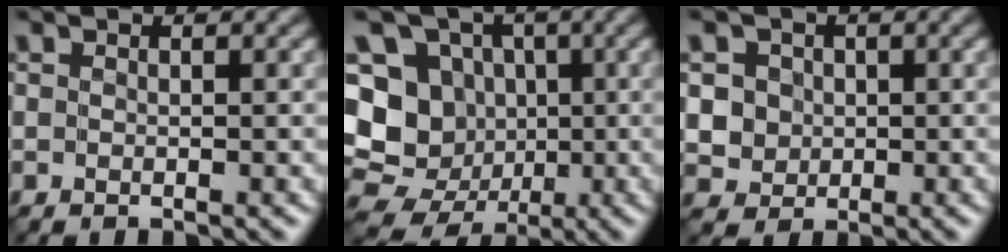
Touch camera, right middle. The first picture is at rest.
{"total": 12.2, "force": [-0.6, 11.5, 4.2], "torque": [-0.108, 0.037, -0.033]}
{"total": 4.2, "force": [0.9, 3.9, 1.3], "torque": [-0.013, 0.026, 0.011]}